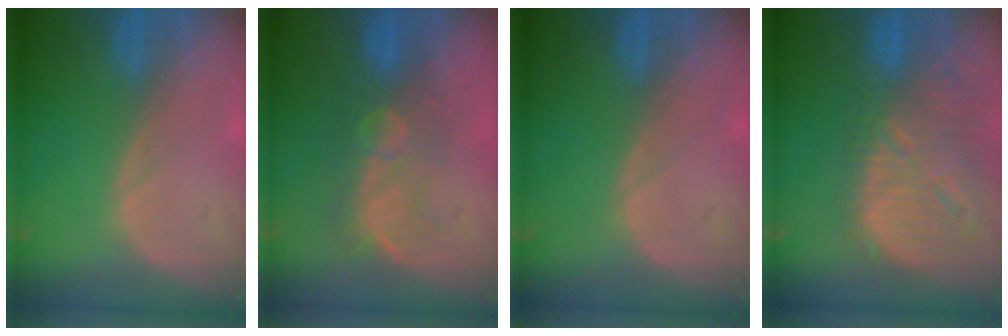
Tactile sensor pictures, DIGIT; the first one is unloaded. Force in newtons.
{"total": 7.6, "press": 7.3, "slide": 2.1}
{"total": 0.0}
{"total": 13.3, "press": 11.5, "slide": 6.7}